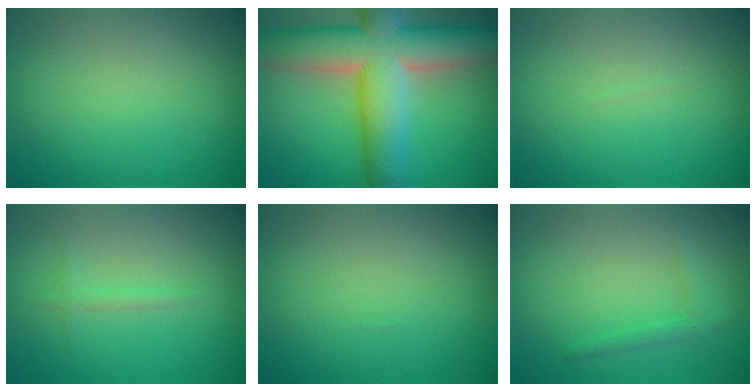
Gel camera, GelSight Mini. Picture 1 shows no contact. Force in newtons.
{"total": 12.8, "press": 12.8, "slide": 0.6}
{"total": 0.0}
{"total": 0.8, "press": 0.8, "slide": 0.0}
{"total": 0.0}
{"total": 1.2, "press": 1.2, "slide": 0.1}